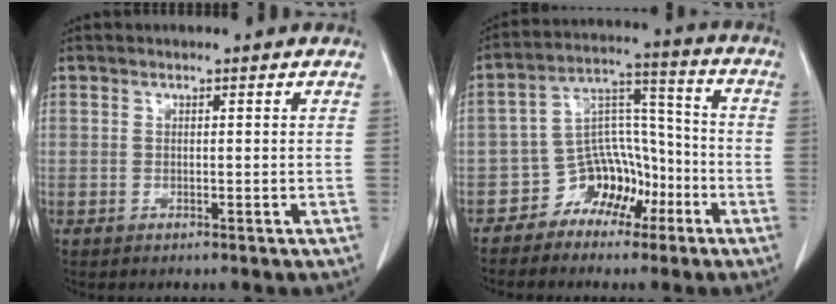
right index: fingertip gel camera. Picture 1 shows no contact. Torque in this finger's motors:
{"motor_torque": [0.57, -0.51, 0.02, 0.00]}